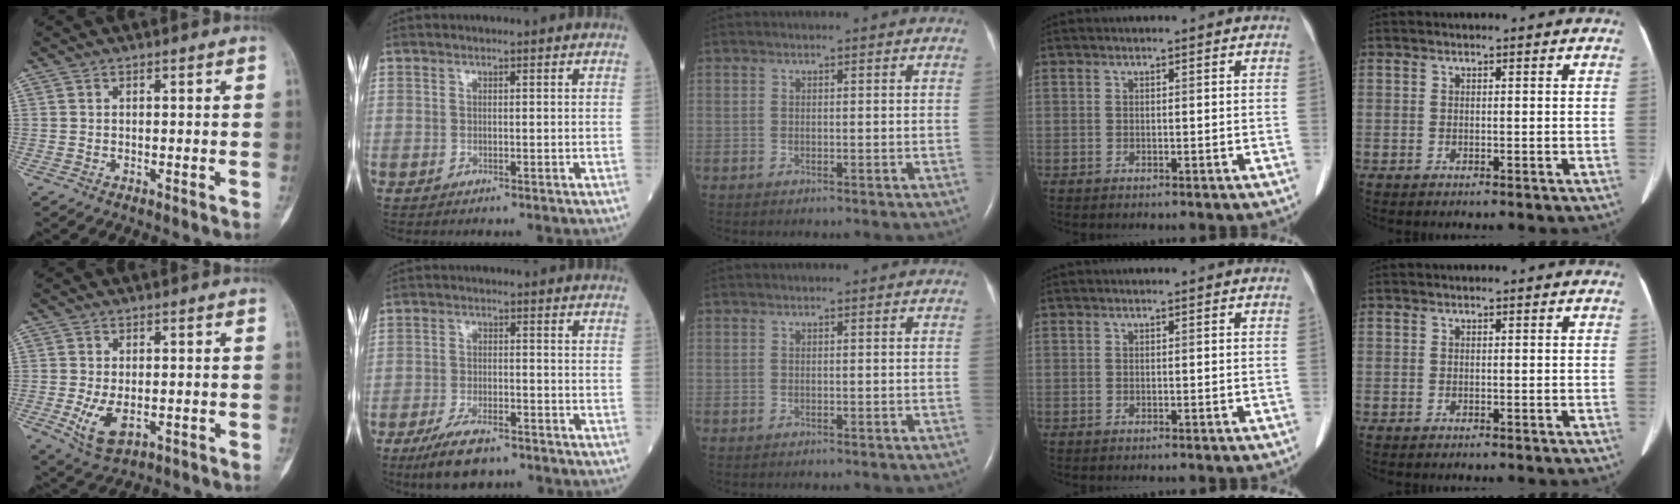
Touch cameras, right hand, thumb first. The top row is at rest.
{"thumb": {"total": 6.5, "force": [-1.6, 3.6, 5.2], "torque": [-0.099, -0.011, -0.019]}, "index": {"total": 7.4, "force": [-5.5, 2.0, 4.6], "torque": [-0.089, -0.012, -0.096]}}